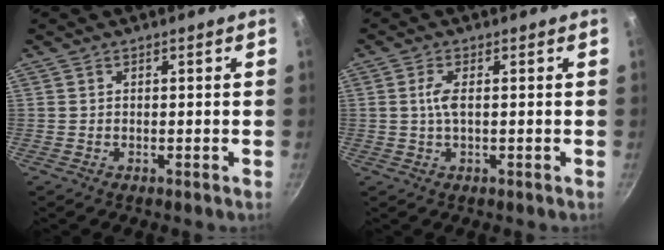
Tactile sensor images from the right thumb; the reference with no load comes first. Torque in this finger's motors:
{"motor_torque": [0.38, 0.51, 0.26, -0.72, 0.14]}